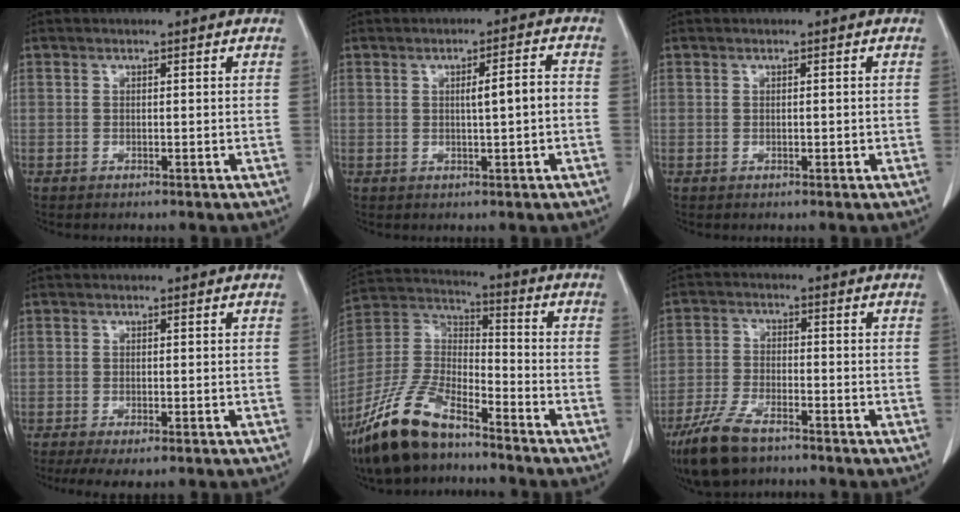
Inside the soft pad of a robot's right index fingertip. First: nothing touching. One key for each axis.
{"total": 4.6, "fx": -0.1, "fy": 0.8, "fz": 4.5, "tx": -0.078, "ty": 0.013, "tz": 0.004}
{"total": 1.1, "fx": -0.2, "fy": 0.6, "fz": 0.9, "tx": -0.022, "ty": 0.001, "tz": 0.001}
{"total": 6.4, "fx": -4.0, "fy": 2.2, "fz": 4.4, "tx": -0.075, "ty": -0.015, "tz": -0.062}
{"total": 17.0, "fx": -12.2, "fy": 5.8, "fz": 10.3, "tx": -0.229, "ty": -0.003, "tz": -0.233}
{"total": 9.6, "fx": -6.8, "fy": 3.5, "fz": 5.9, "tx": -0.130, "ty": -0.015, "tz": -0.127}